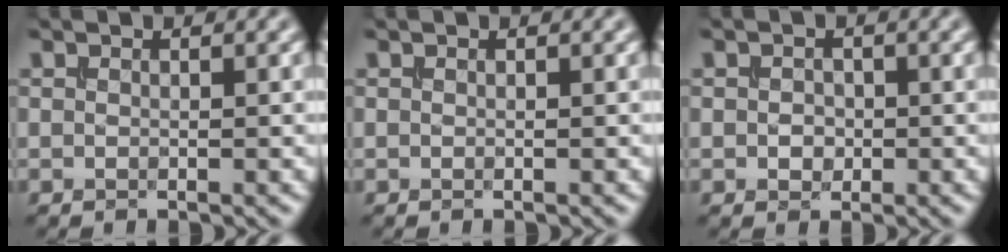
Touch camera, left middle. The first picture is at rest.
{"total": 0.0}
{"total": 1.3, "force": [-0.2, 1.1, 0.7], "torque": [-0.015, -0.002, -0.008]}